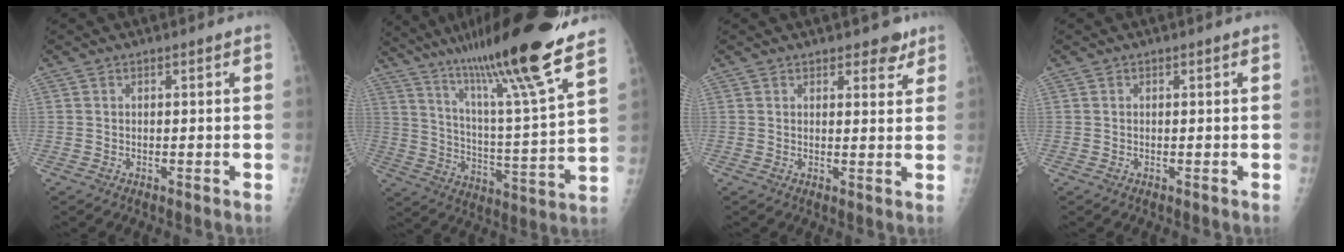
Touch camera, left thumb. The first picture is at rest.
{"total": 25.0, "force": [18.3, 0.8, 17.0], "torque": [-0.263, -0.077, 0.293]}
{"total": 3.6, "force": [2.7, 1.8, 1.6], "torque": [0.004, -0.015, 0.035]}
{"total": 0.0}